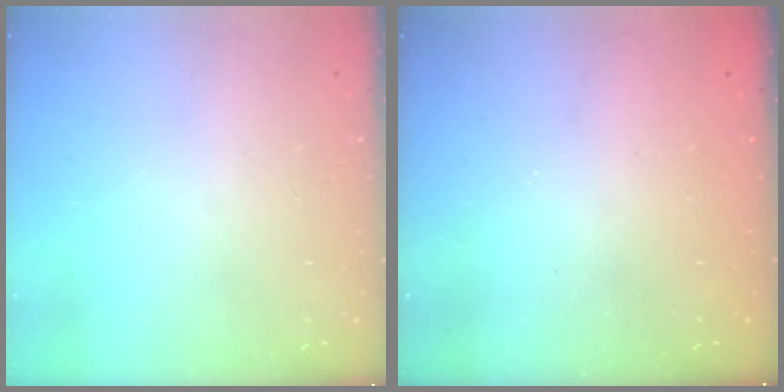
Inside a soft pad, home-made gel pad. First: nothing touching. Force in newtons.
{"total": 2.3, "press": 2.2, "slide": 0.8}